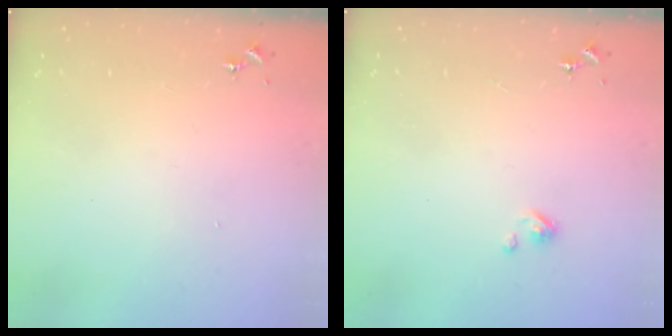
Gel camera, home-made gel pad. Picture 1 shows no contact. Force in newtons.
{"total": 2.7, "press": 2.7, "slide": 0.3}